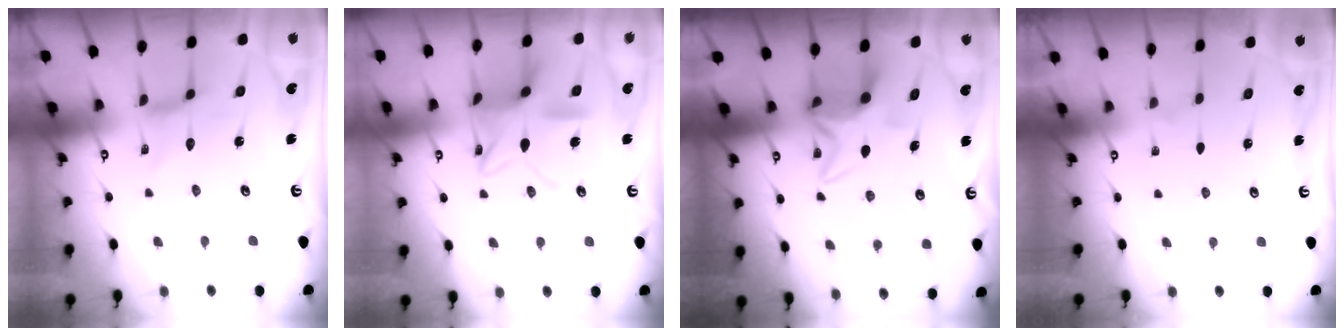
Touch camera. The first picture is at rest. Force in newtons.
{"total": 14.4, "press": 14.4, "slide": 1.2}
{"total": 7.1, "press": 7.1, "slide": 0.4}
{"total": 0.0}